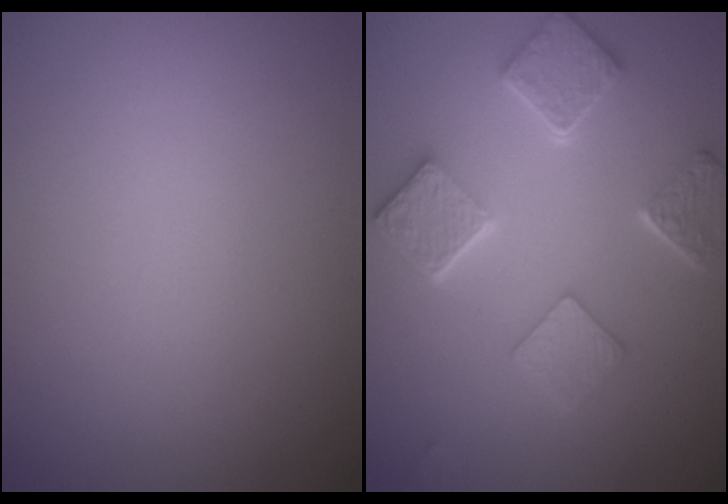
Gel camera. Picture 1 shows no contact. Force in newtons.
{"total": 5.4, "press": 4.3, "slide": 3.2}